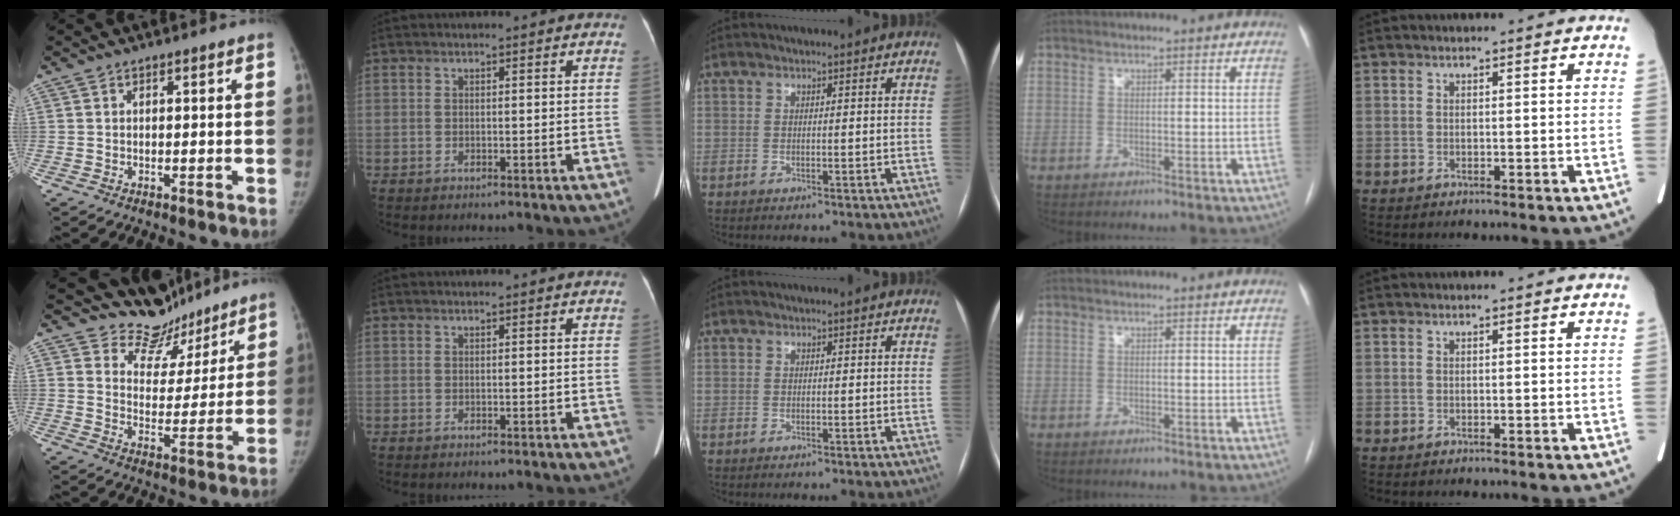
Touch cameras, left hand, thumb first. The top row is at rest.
{"thumb": {"total": 10.5, "force": [9.5, 4.5, 0.1], "torque": [0.036, -0.083, 0.147]}}